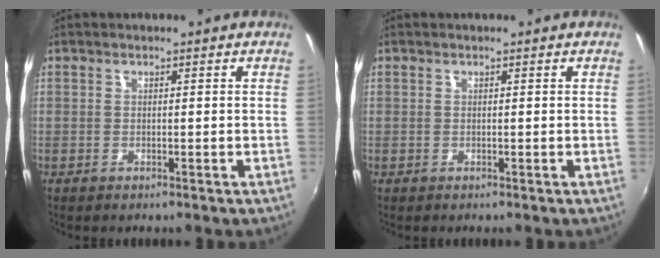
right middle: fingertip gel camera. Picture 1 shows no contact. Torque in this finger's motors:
{"motor_torque": [0.00, 0.00, 0.01, 0.00]}